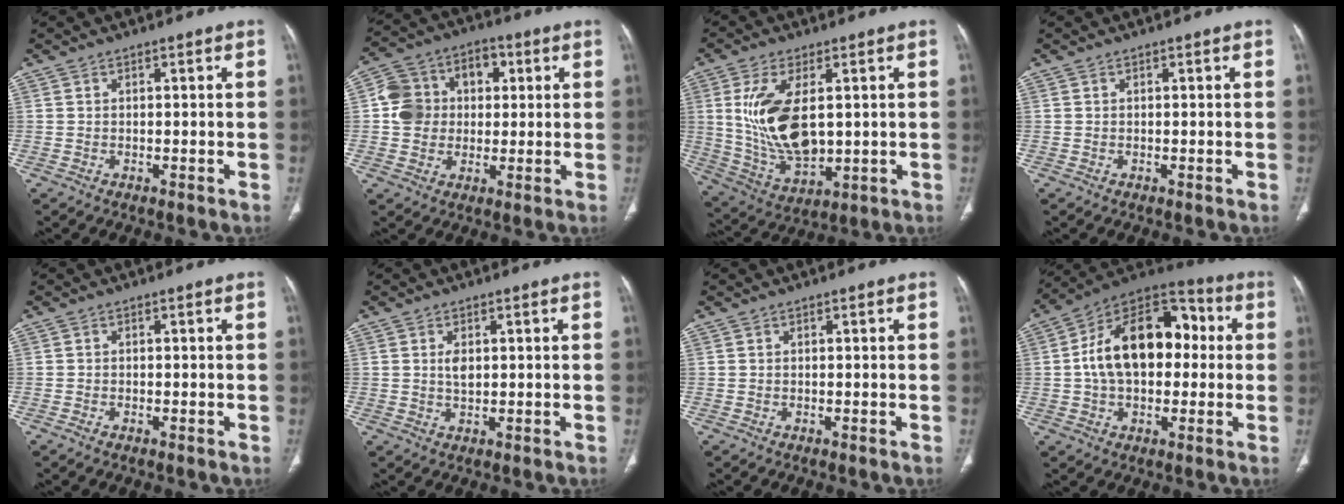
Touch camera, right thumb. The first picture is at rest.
{"total": 11.3, "force": [1.3, 9.8, 5.5], "torque": [-0.066, 0.022, 0.016]}
{"total": 15.0, "force": [2.3, 7.7, 12.7], "torque": [-0.243, -0.017, 0.060]}
{"total": 0.0}
{"total": 0.5, "force": [-0.4, 0.2, 0.3], "torque": [-0.011, -0.001, -0.008]}
{"total": 2.5, "force": [0.6, 1.4, 2.1], "torque": [-0.035, -0.005, 0.014]}
{"total": 0.0}
{"total": 20.0, "force": [1.6, 12.5, 15.5], "torque": [-0.228, 0.040, 0.019]}